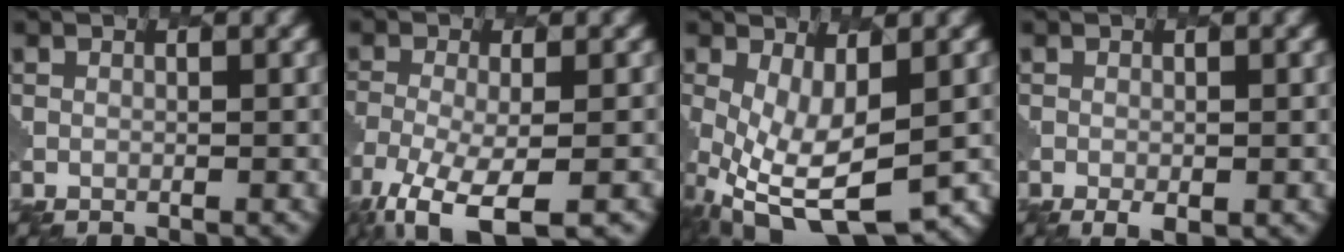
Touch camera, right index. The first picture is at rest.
{"total": 8.3, "force": [-5.4, 2.9, 5.7], "torque": [-0.124, -0.026, -0.094]}
{"total": 8.7, "force": [-2.5, 4.1, 7.3], "torque": [-0.155, -0.023, -0.030]}
{"total": 2.0, "force": [-0.8, 1.0, 1.5], "torque": [-0.022, -0.004, -0.009]}